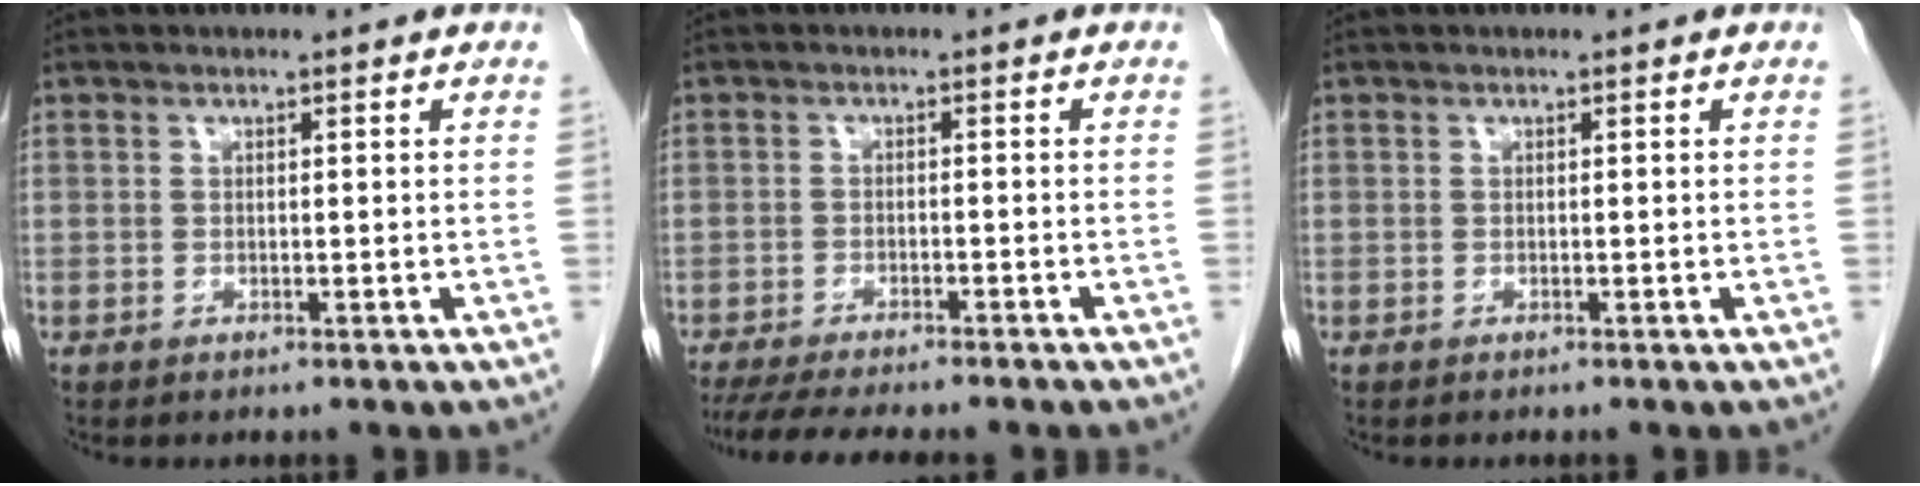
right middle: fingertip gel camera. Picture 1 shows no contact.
{"total": 11.7, "force": [-10.0, 1.3, 5.9], "torque": [-0.079, -0.011, -0.142]}
{"total": 0.0}